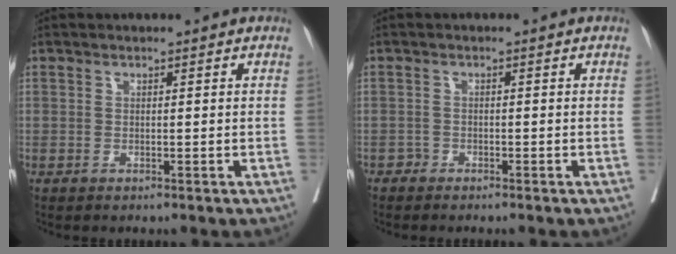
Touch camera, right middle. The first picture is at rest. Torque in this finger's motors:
{"motor_torque": [-0.22, -0.02, -0.05, -0.01]}